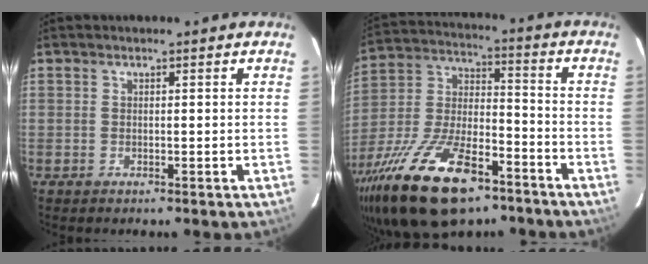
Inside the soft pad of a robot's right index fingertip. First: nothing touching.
{"total": 25.0, "force": [-15.5, 10.4, 16.7], "torque": [-0.337, -0.025, -0.263]}